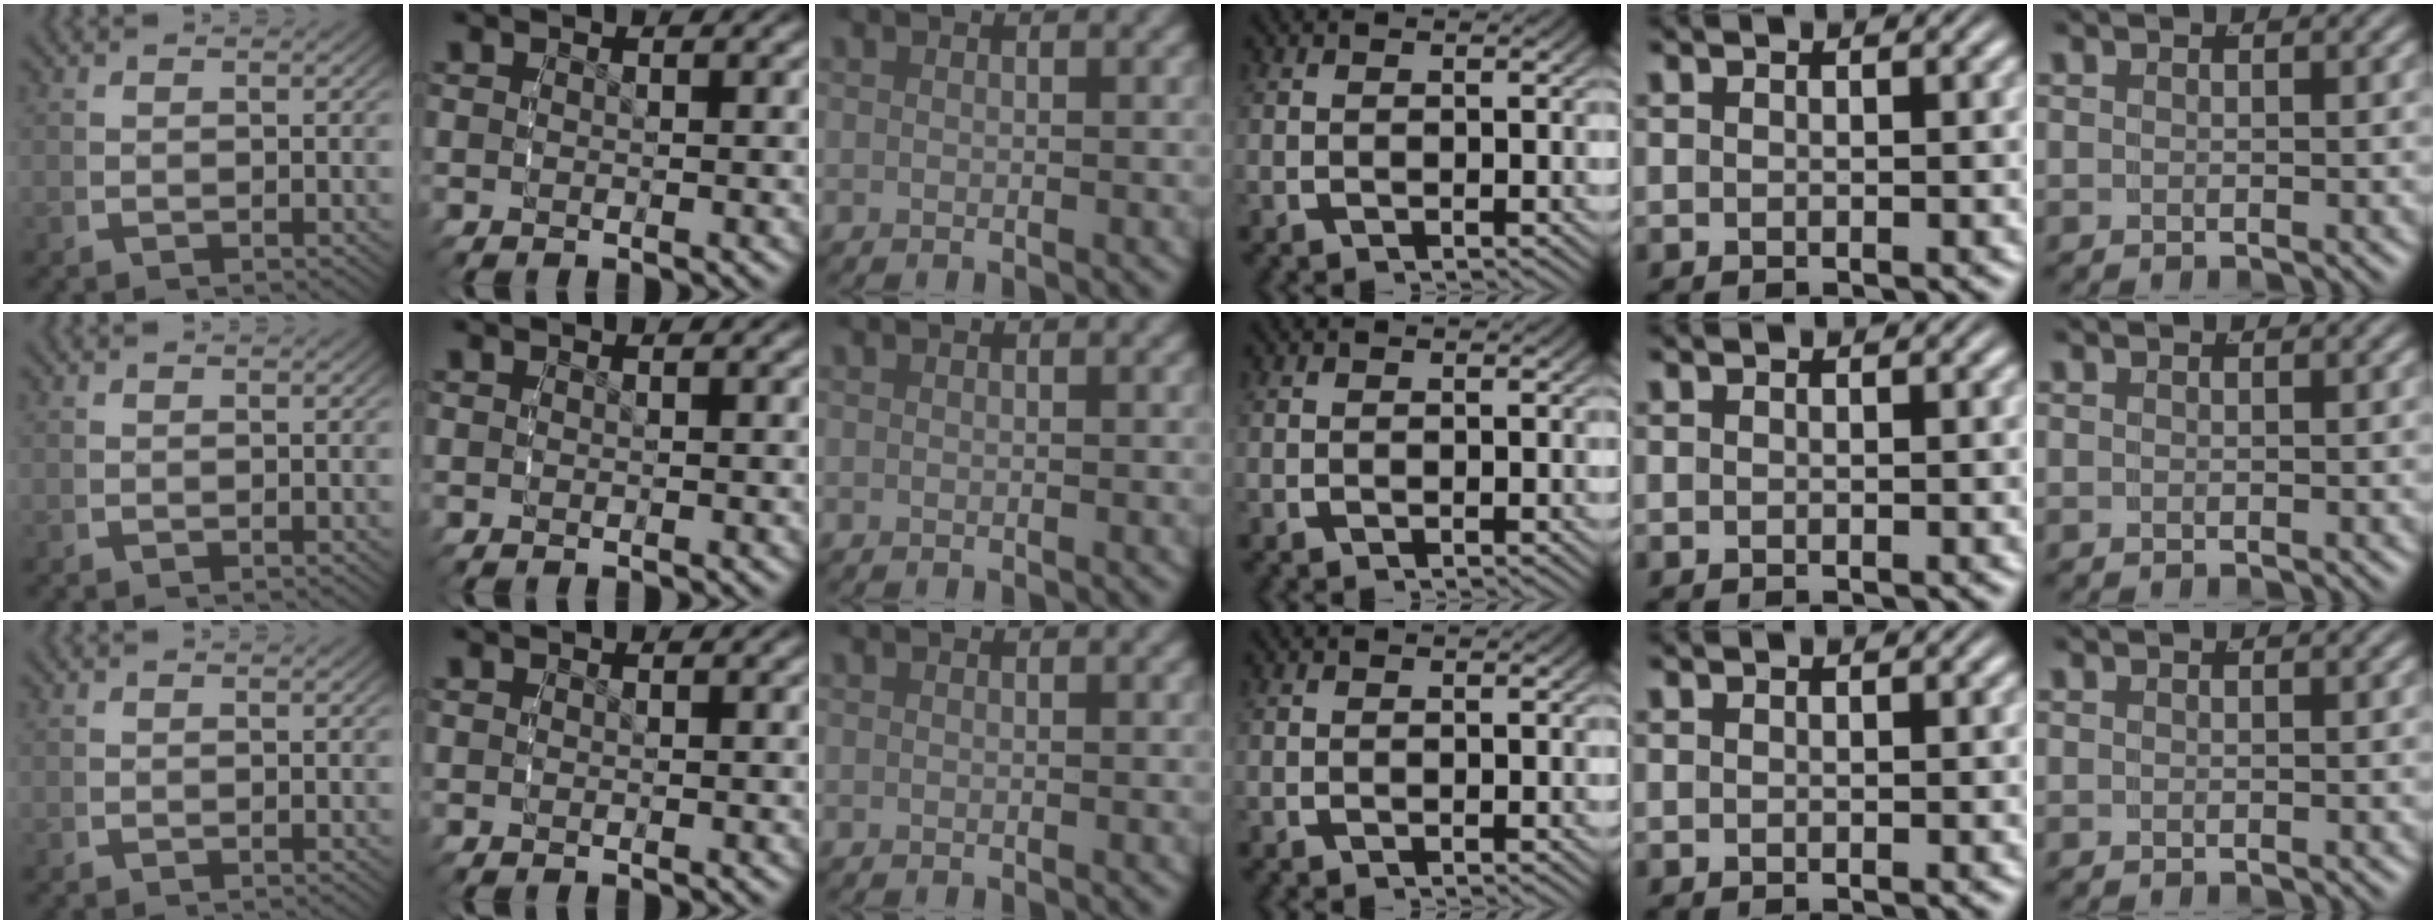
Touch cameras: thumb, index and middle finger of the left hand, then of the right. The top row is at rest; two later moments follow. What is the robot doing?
{"motion": "reach", "object": "stress ball aka squeeze ball"}